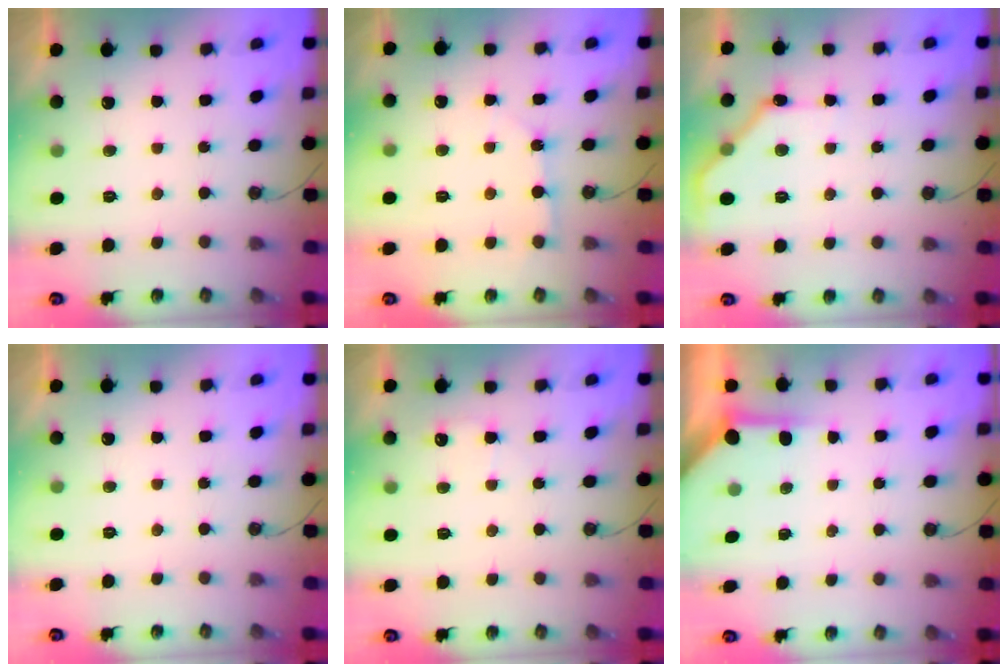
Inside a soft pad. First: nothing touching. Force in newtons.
{"total": 2.8, "press": 2.8, "slide": 0.2}
{"total": 9.4, "press": 9.4, "slide": 0.5}
{"total": 0.0}
{"total": 3.8, "press": 3.7, "slide": 0.4}
{"total": 3.5, "press": 3.4, "slide": 0.5}